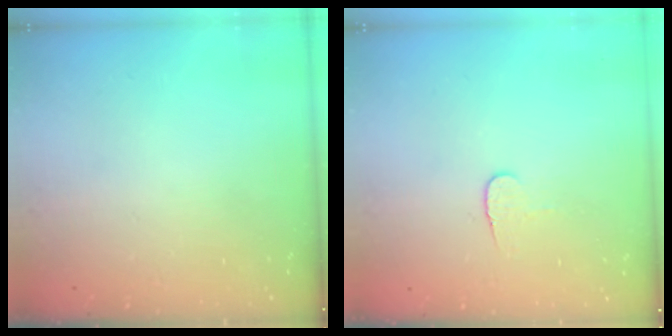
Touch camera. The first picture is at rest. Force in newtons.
{"total": 4.5, "press": 4.5, "slide": 0.5}